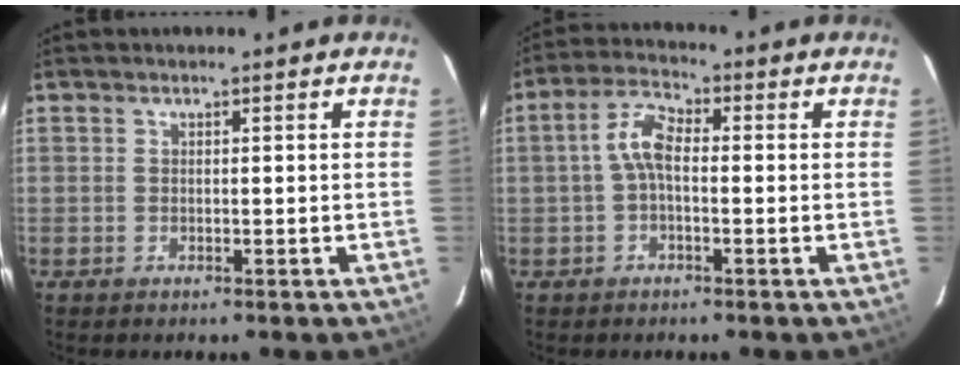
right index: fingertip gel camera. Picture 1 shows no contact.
{"total": 5.2, "force": [-0.6, 2.4, 4.6], "torque": [-0.098, 0.019, -0.012]}